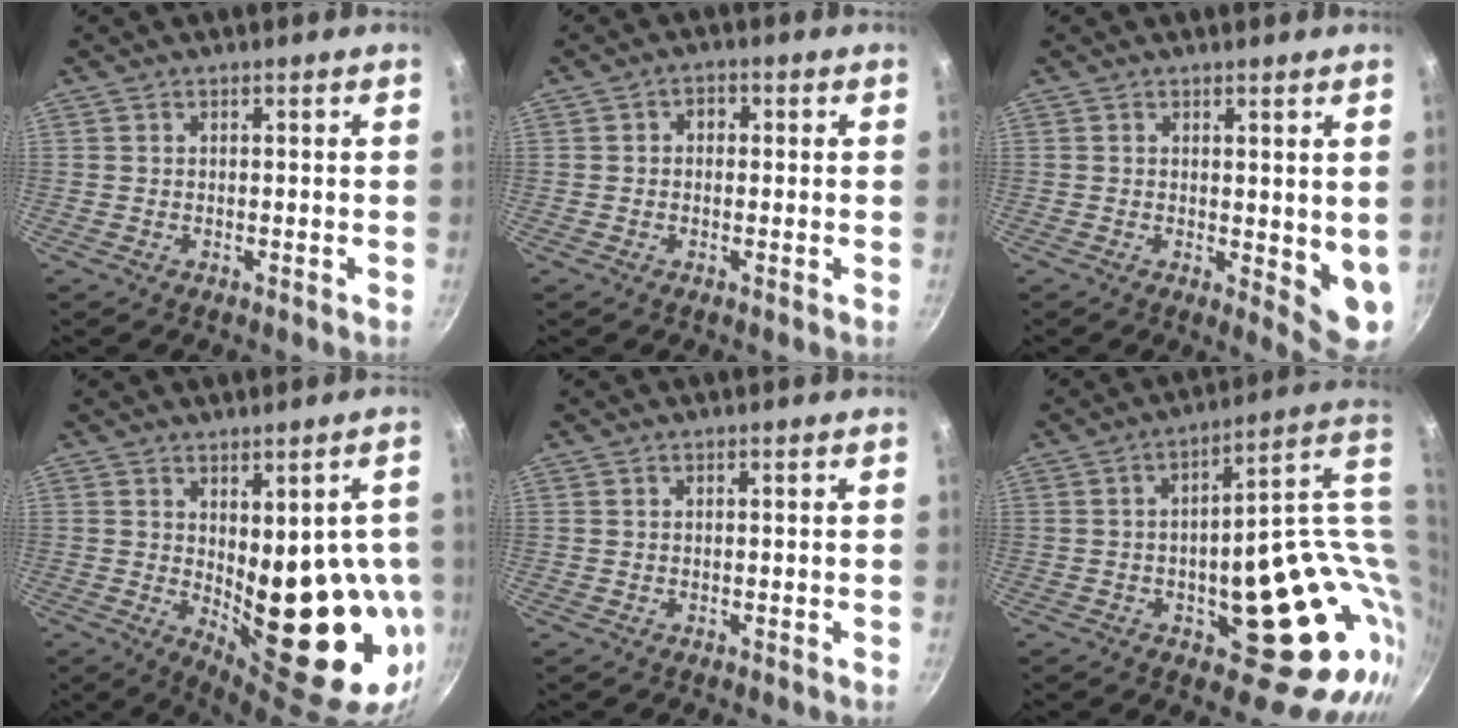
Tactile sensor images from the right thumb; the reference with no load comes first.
{"total": 2.3, "force": [0.2, 1.8, 1.3], "torque": [-0.011, 0.007, -0.001]}
{"total": 6.3, "force": [1.0, 2.7, 5.6], "torque": [-0.065, -0.021, 0.016]}
{"total": 19.8, "force": [-1.2, 8.4, 17.9], "torque": [-0.191, -0.031, 0.006]}
{"total": 0.0}
{"total": 24.7, "force": [2.8, 12.0, 21.4], "torque": [-0.228, 0.000, 0.065]}